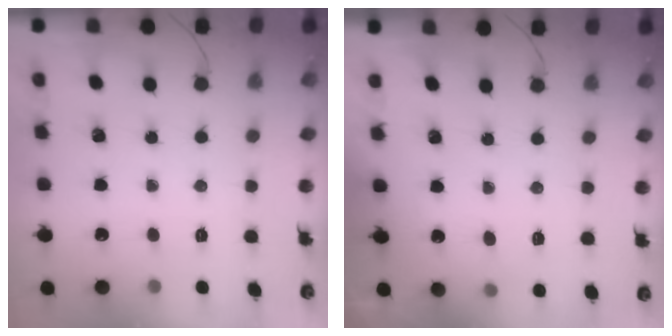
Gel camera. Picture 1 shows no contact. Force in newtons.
{"total": 3.3, "press": 3.0, "slide": 1.3}